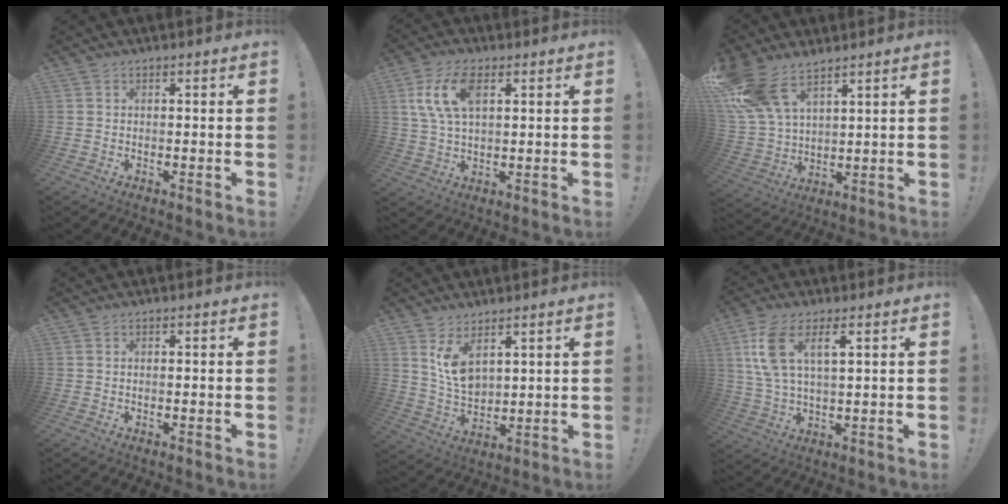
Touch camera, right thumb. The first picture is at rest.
{"total": 11.1, "force": [3.6, 5.7, 8.8], "torque": [-0.170, -0.001, 0.064]}
{"total": 15.4, "force": [10.6, 7.7, 8.2], "torque": [-0.175, -0.055, 0.200]}
{"total": 0.0}
{"total": 8.8, "force": [5.4, 4.5, 5.3], "torque": [-0.096, -0.035, 0.102]}
{"total": 10.6, "force": [4.5, 4.3, 8.6], "torque": [-0.169, -0.008, 0.081]}